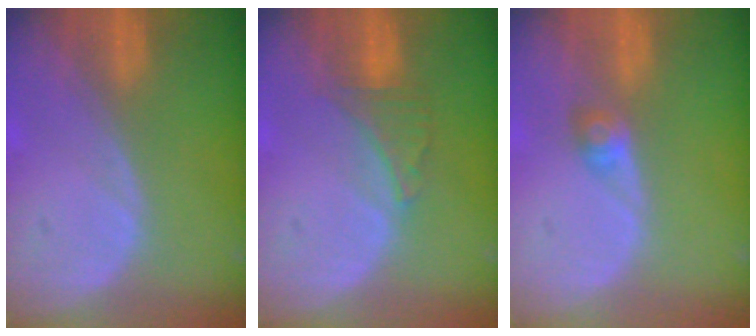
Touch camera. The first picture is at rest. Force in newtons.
{"total": 3.2, "press": 3.2, "slide": 0.2}
{"total": 2.5, "press": 2.3, "slide": 1.0}